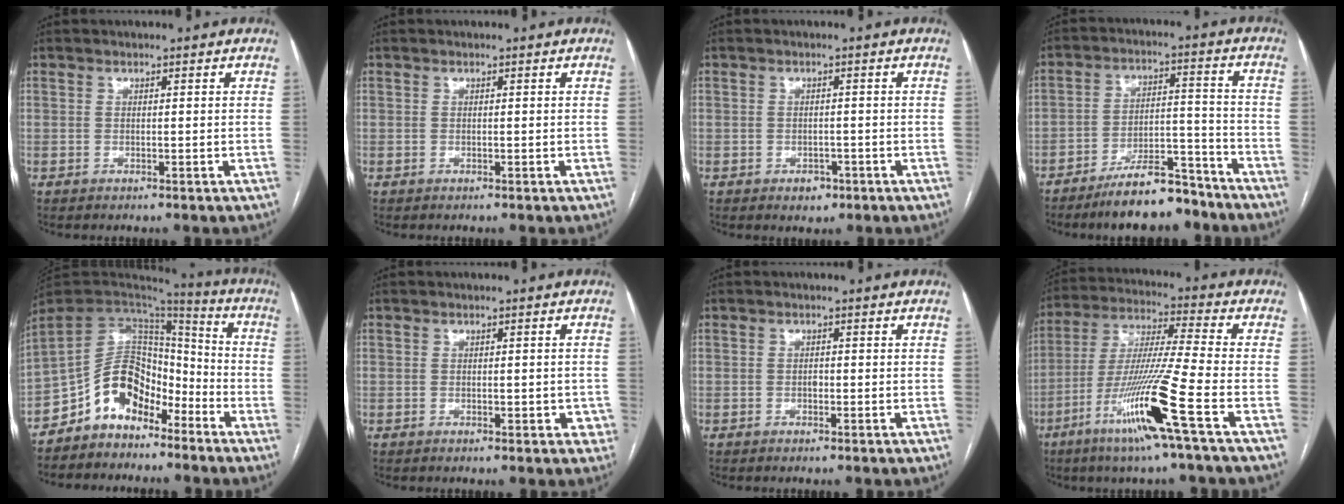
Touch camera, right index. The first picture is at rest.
{"total": 0.0}
{"total": 2.4, "force": [-1.3, 1.7, 1.0], "torque": [-0.007, 0.004, -0.010]}
{"total": 10.8, "force": [-8.9, 3.1, 5.2], "torque": [-0.079, 0.022, -0.151]}
{"total": 11.8, "force": [-7.5, 7.6, 5.0], "torque": [-0.097, 0.048, -0.138]}
{"total": 2.4, "force": [-0.5, 1.3, 1.9], "torque": [-0.017, 0.009, -0.001]}
{"total": 0.7, "force": [-0.2, 0.4, 0.5], "torque": [-0.008, 0.002, -0.006]}
{"total": 15.6, "force": [-7.1, -1.7, 13.8], "torque": [-0.278, -0.025, -0.135]}